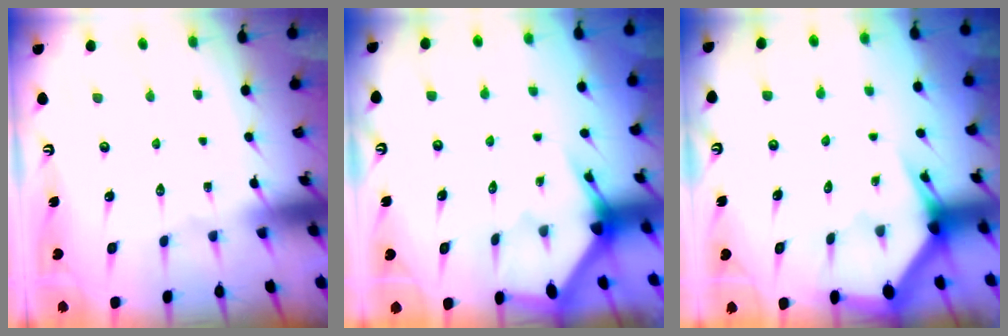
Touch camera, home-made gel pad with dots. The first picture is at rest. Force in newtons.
{"total": 3.0, "press": 3.0, "slide": 0.2}
{"total": 2.9, "press": 2.9, "slide": 0.2}